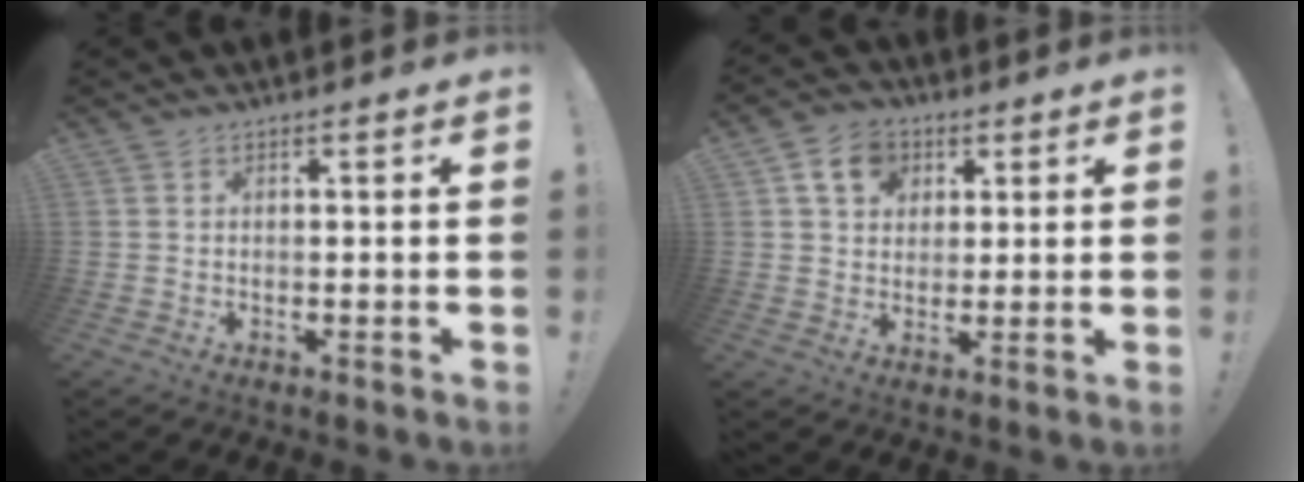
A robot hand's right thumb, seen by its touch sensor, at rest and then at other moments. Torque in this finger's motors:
{"motor_torque": [0.74, 0.94, 0.72, 0.13, -0.02]}